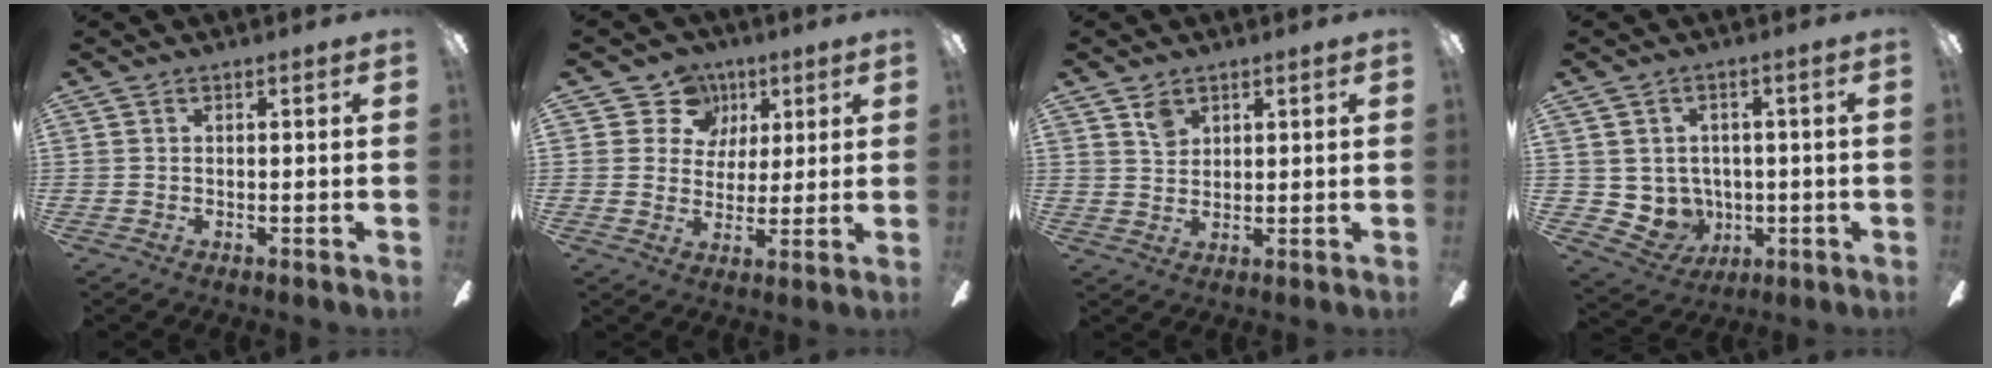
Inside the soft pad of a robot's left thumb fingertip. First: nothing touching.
{"total": 9.2, "force": [4.5, 8.0, 1.2], "torque": [-0.027, -0.025, 0.083]}
{"total": 3.2, "force": [2.4, 1.9, 1.0], "torque": [-0.009, -0.009, 0.044]}
{"total": 5.7, "force": [1.2, 5.5, 0.3], "torque": [-0.037, -0.015, 0.030]}